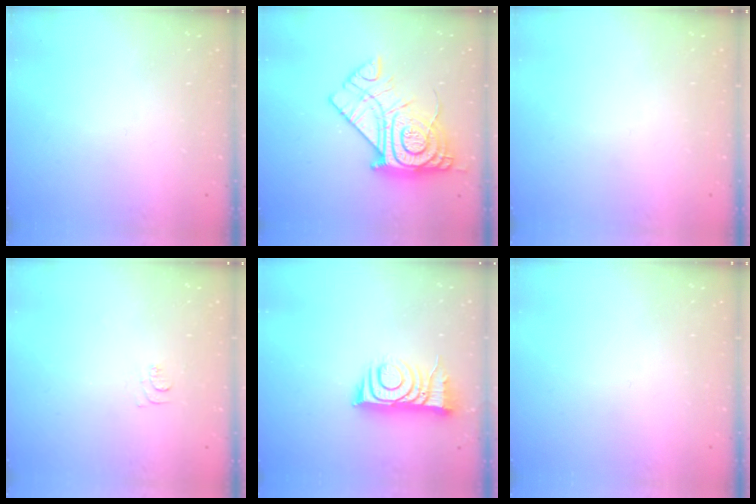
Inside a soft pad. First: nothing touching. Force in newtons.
{"total": 21.8, "press": 21.8, "slide": 2.0}
{"total": 0.0}
{"total": 4.5, "press": 4.5, "slide": 0.7}
{"total": 10.4, "press": 10.4, "slide": 1.0}
{"total": 0.0}